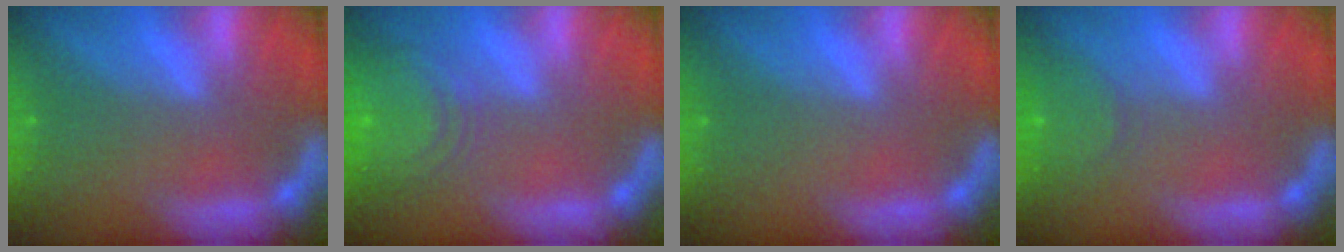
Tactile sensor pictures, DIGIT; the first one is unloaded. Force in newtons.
{"total": 8.5}
{"total": 0.0}
{"total": 3.5}